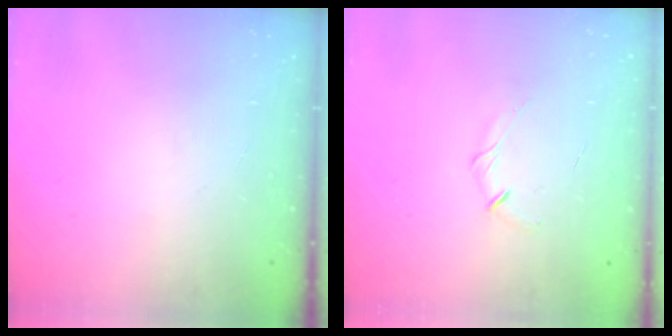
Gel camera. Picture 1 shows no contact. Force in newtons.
{"total": 3.7, "press": 3.6, "slide": 1.1}